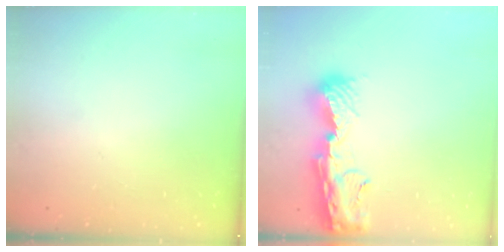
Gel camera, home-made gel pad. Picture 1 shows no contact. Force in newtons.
{"total": 13.0, "press": 12.9, "slide": 1.3}